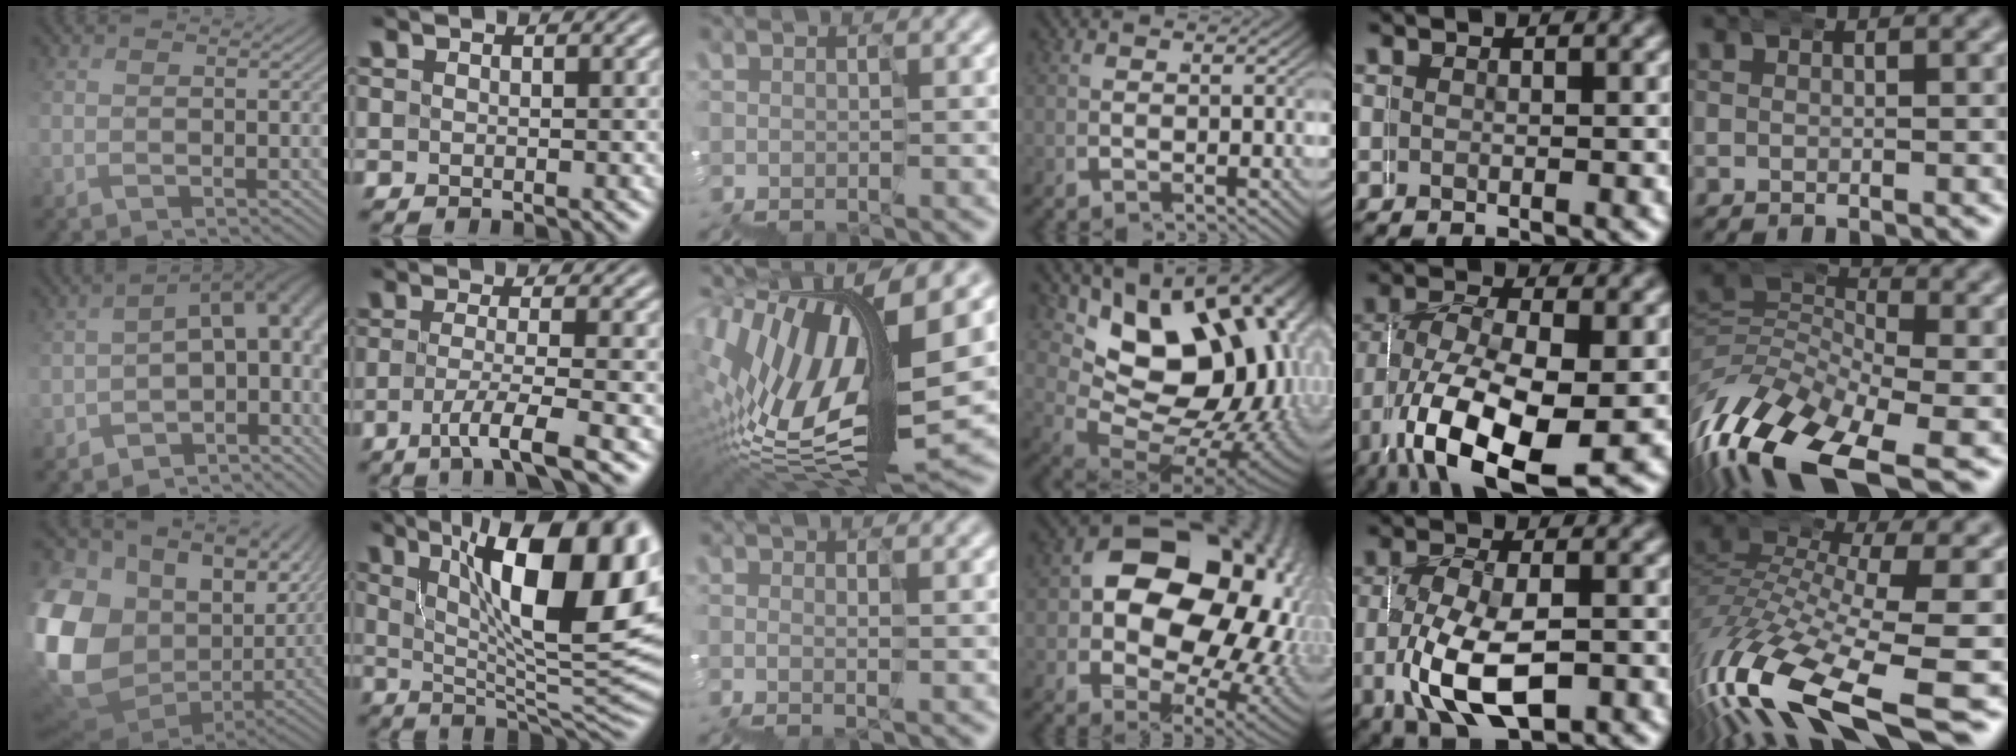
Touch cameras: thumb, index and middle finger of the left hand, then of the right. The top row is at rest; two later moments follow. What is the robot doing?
{"motion": "wrap", "object": "duck tape"}